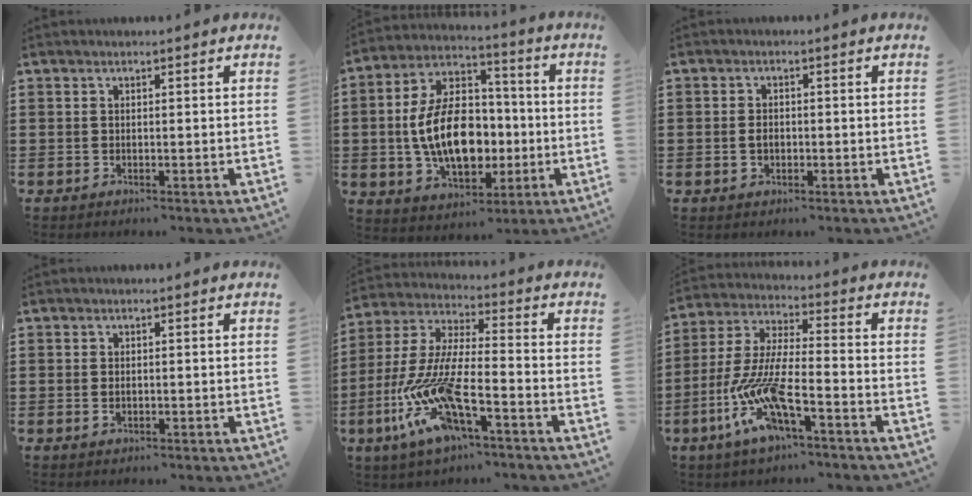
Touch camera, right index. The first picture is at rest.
{"total": 14.0, "force": [-1.5, 8.5, 11.0], "torque": [-0.229, 0.000, -0.026]}
{"total": 2.0, "force": [-0.4, 1.3, 1.5], "torque": [-0.030, 0.004, -0.009]}
{"total": 1.2, "force": [-0.2, 0.6, 1.0], "torque": [-0.020, 0.001, -0.005]}
{"total": 13.3, "force": [-8.1, 3.1, 10.1], "torque": [-0.234, -0.012, -0.162]}
{"total": 11.3, "force": [-6.9, 2.4, 8.7], "torque": [-0.210, -0.014, -0.141]}